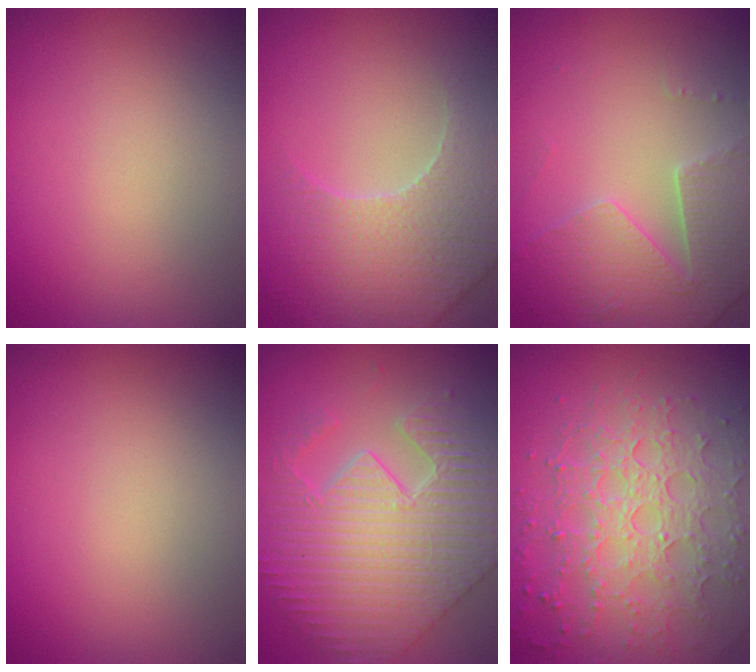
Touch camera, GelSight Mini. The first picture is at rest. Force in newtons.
{"total": 4.9, "press": 4.7, "slide": 1.1}
{"total": 4.5, "press": 3.8, "slide": 2.4}
{"total": 0.0}
{"total": 7.7, "press": 6.3, "slide": 4.6}
{"total": 7.7, "press": 5.5, "slide": 5.4}